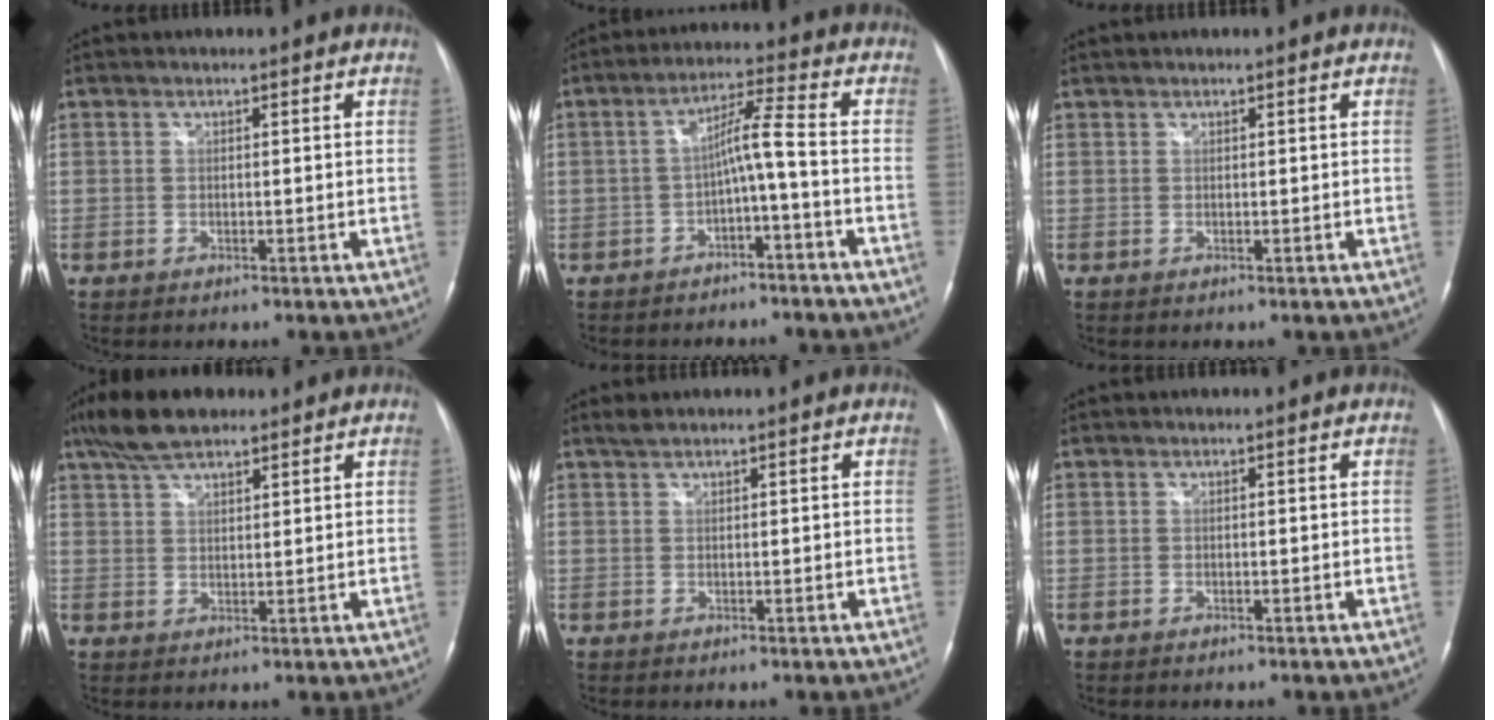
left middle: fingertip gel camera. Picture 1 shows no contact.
{"total": 5.8, "force": [-2.1, -0.5, 5.4], "torque": [-0.090, 0.019, -0.035]}
{"total": 0.0}
{"total": 7.6, "force": [5.8, 2.6, 4.3], "torque": [-0.089, 0.017, 0.105]}
{"total": 0.9, "force": [0.8, 0.1, 0.3], "torque": [-0.011, 0.005, 0.018]}
{"total": 0.0}